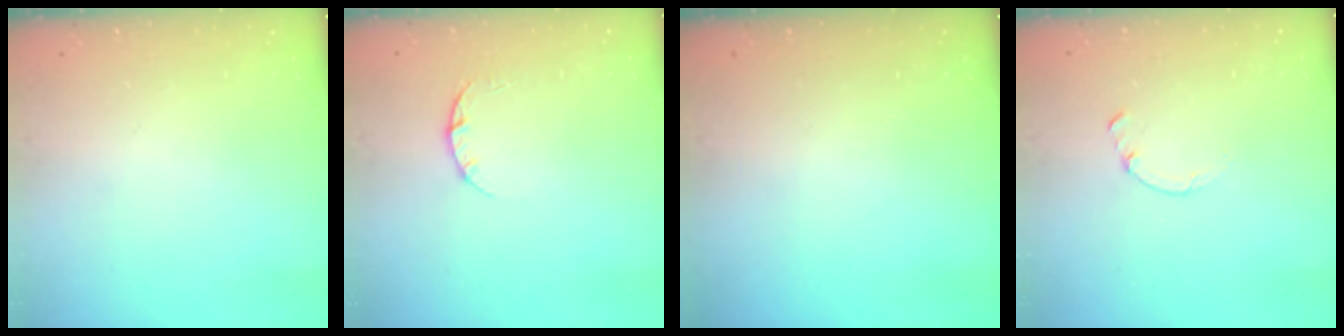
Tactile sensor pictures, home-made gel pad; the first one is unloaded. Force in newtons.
{"total": 2.3, "press": 2.3, "slide": 0.3}
{"total": 0.0}
{"total": 0.0}